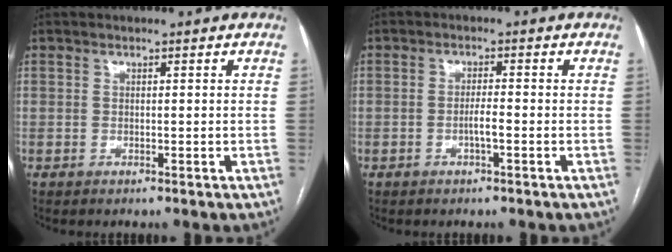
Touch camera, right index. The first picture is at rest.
{"total": 2.1, "force": [-0.8, 0.1, 2.0], "torque": [-0.034, 0.002, -0.015]}